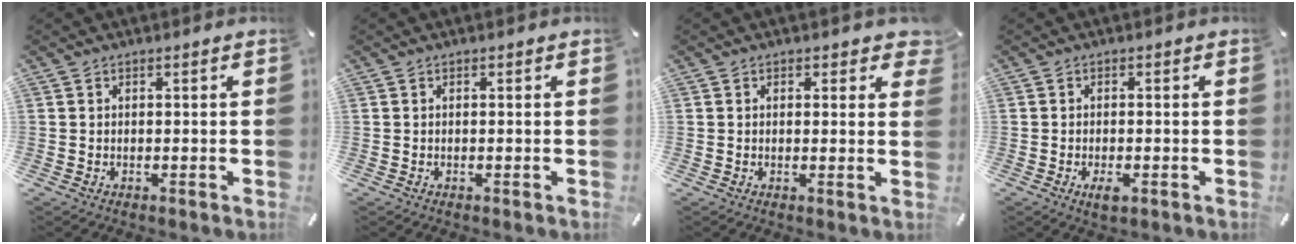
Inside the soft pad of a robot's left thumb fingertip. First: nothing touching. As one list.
[{"total": 0.0}, {"total": 2.0, "force": [1.1, 1.3, 1.1], "torque": [0.000, -0.004, 0.014]}, {"total": 2.6, "force": [-1.1, 1.2, 2.1], "torque": [-0.041, 0.002, -0.020]}]